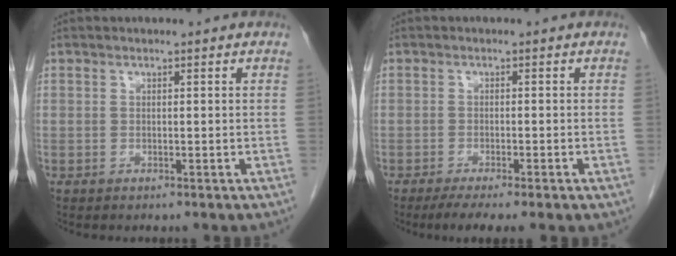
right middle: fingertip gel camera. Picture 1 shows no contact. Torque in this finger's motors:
{"motor_torque": [1.01, -0.92, 0.09, 0.06]}